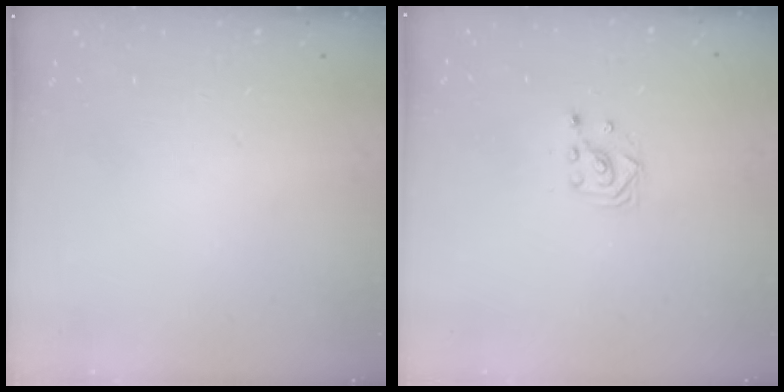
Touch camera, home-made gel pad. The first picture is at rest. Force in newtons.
{"total": 3.0, "press": 3.0, "slide": 0.4}